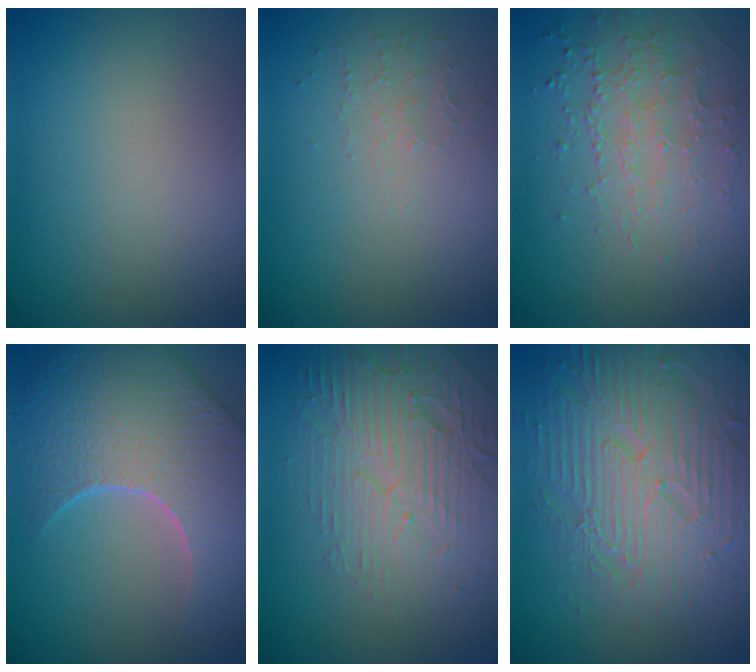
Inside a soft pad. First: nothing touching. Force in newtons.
{"total": 0.8, "press": 0.5, "slide": 0.6}
{"total": 2.6, "press": 2.4, "slide": 1.1}
{"total": 9.4, "press": 6.6, "slide": 6.7}
{"total": 5.0, "press": 4.2, "slide": 2.8}
{"total": 8.4, "press": 6.1, "slide": 5.8}